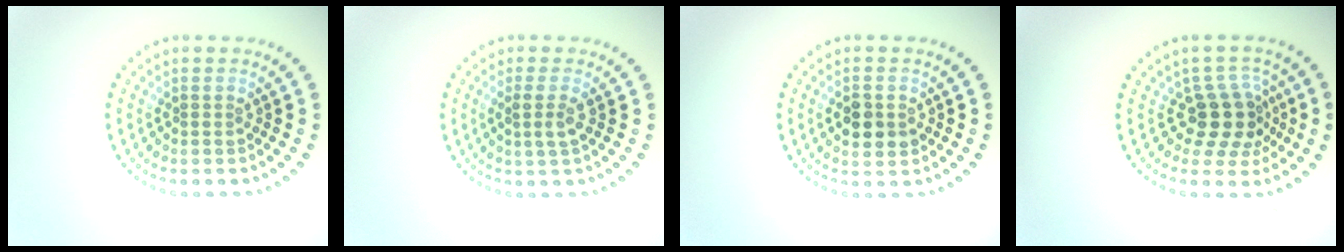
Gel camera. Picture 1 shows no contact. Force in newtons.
{"total": 1.5, "press": 1.3, "slide": 0.8}
{"total": 2.9, "press": 2.9, "slide": 0.1}
{"total": 4.0, "press": 3.1, "slide": 2.5}